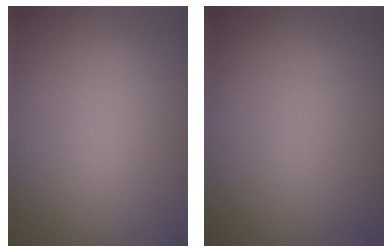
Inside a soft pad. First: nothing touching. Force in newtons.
{"total": 0.0}